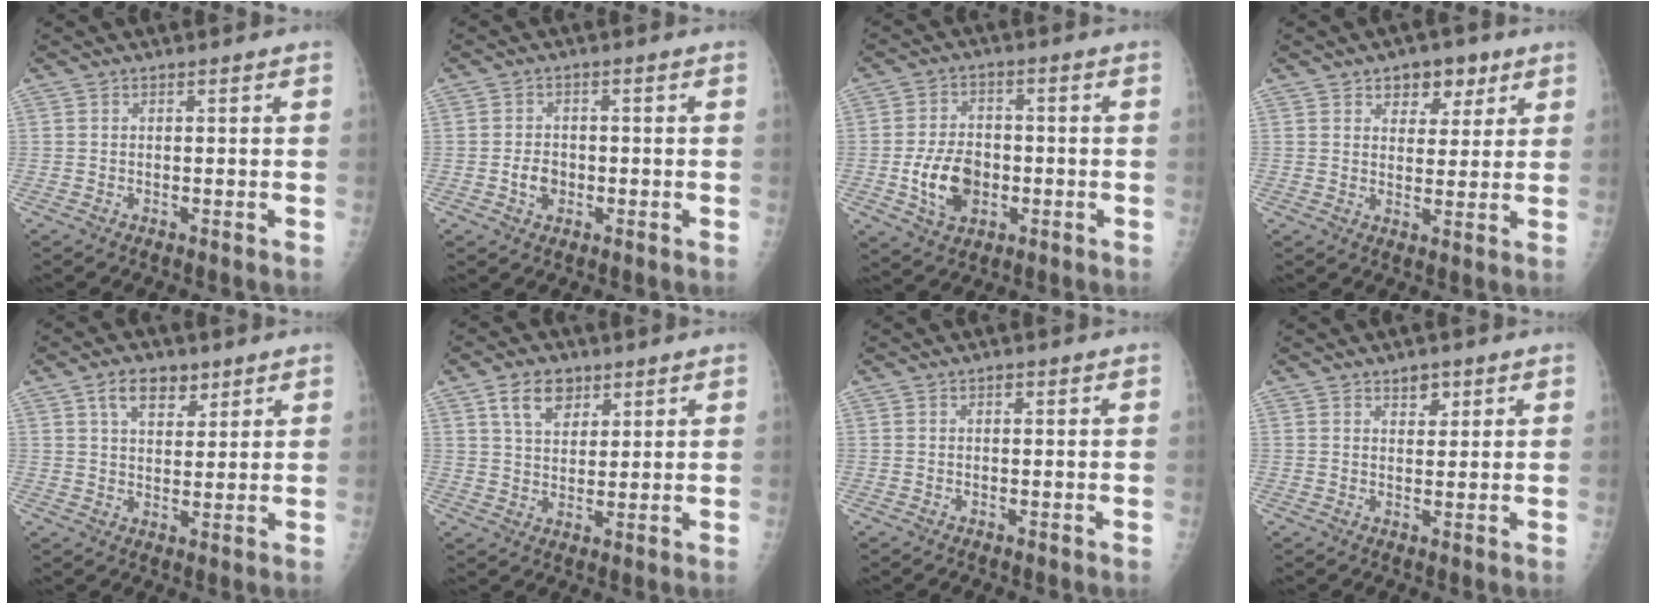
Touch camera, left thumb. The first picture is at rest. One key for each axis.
{"total": 3.5, "fx": -1.0, "fy": 2.7, "fz": 1.9, "tx": -0.020, "ty": 0.008, "tz": -0.017}
{"total": 9.9, "fx": -2.3, "fy": 7.0, "fz": 6.6, "tx": -0.095, "ty": 0.012, "tz": -0.036}
{"total": 6.6, "fx": 3.7, "fy": 4.4, "fz": 3.2, "tx": -0.009, "ty": -0.014, "tz": 0.050}
{"total": 6.8, "fx": 3.9, "fy": 4.0, "fz": 3.9, "tx": -0.042, "ty": -0.018, "tz": 0.066}
{"total": 7.0, "fx": 3.8, "fy": 4.5, "fz": 3.8, "tx": -0.047, "ty": -0.019, "tz": 0.068}
{"total": 0.5, "fx": 0.2, "fy": 0.4, "fz": 0.3, "tx": 0.000, "ty": 0.001, "tz": 0.002}
{"total": 2.7, "fx": 1.7, "fy": 1.7, "fz": 1.3, "tx": -0.002, "ty": -0.010, "tz": 0.028}